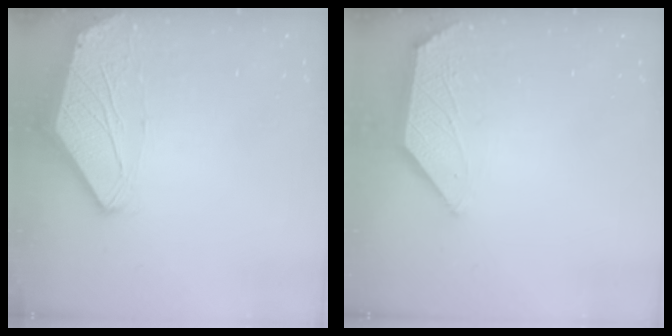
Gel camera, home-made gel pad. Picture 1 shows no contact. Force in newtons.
{"total": 1.6, "press": 1.6, "slide": 0.4}